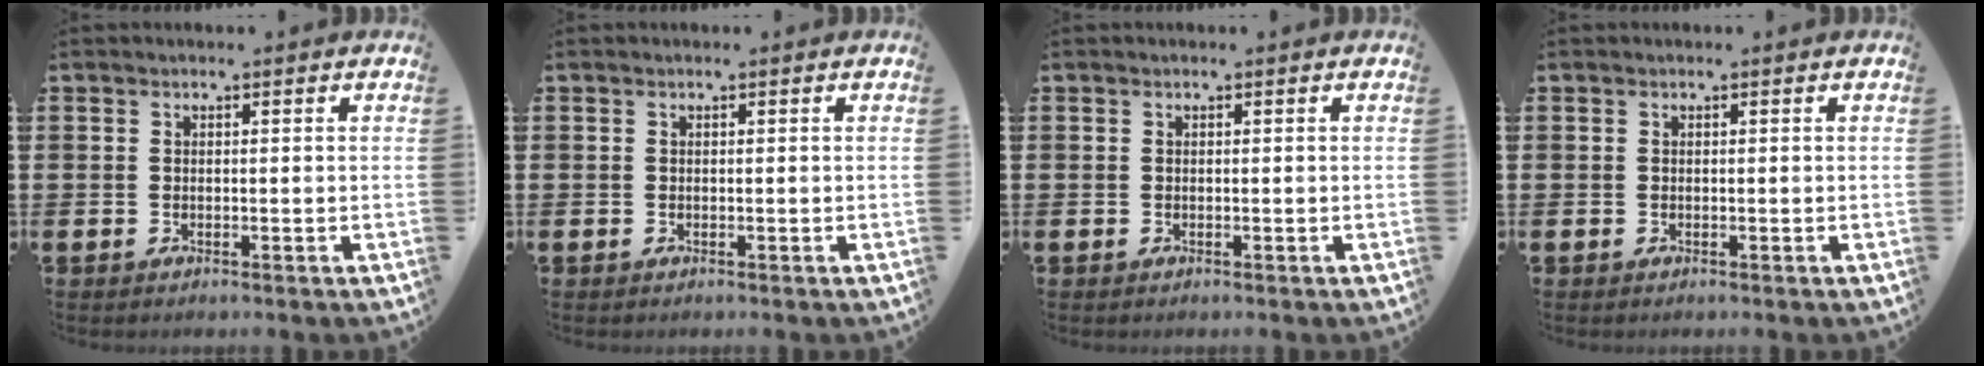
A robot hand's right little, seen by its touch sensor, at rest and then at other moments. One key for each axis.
{"total": 0.0}
{"total": 0.0}
{"total": 0.0}